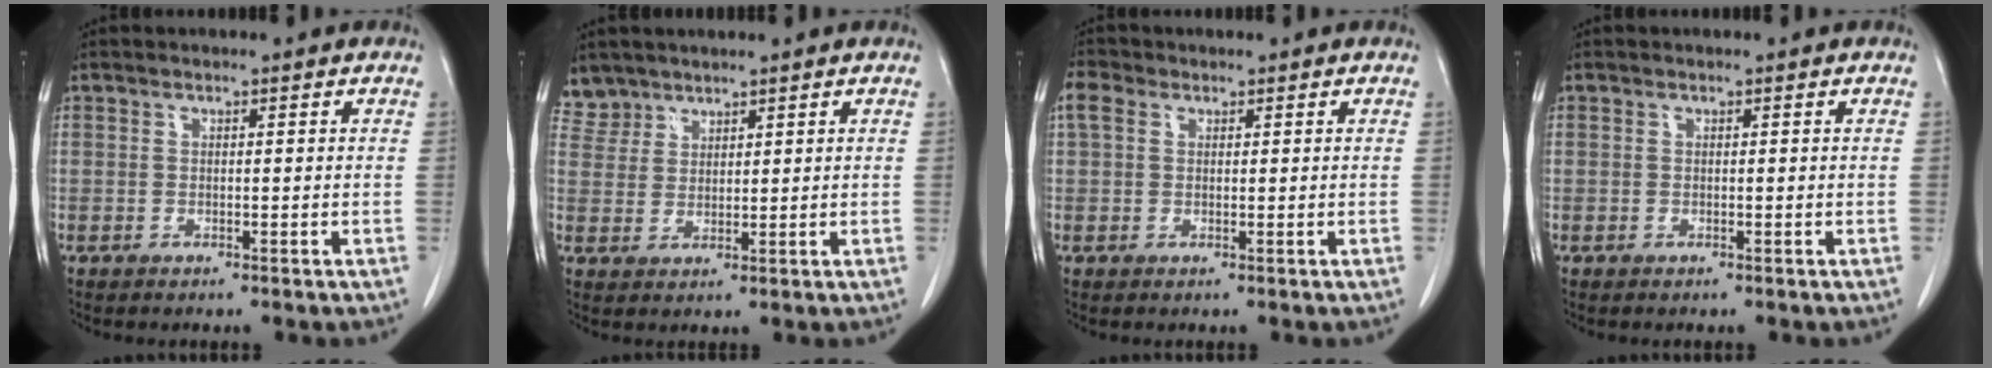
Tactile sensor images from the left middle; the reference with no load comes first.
{"total": 3.9, "force": [3.4, 1.9, -0.6], "torque": [0.019, 0.006, 0.069]}
{"total": 2.6, "force": [1.1, 1.9, 1.3], "torque": [-0.035, 0.018, 0.024]}
{"total": 0.0}